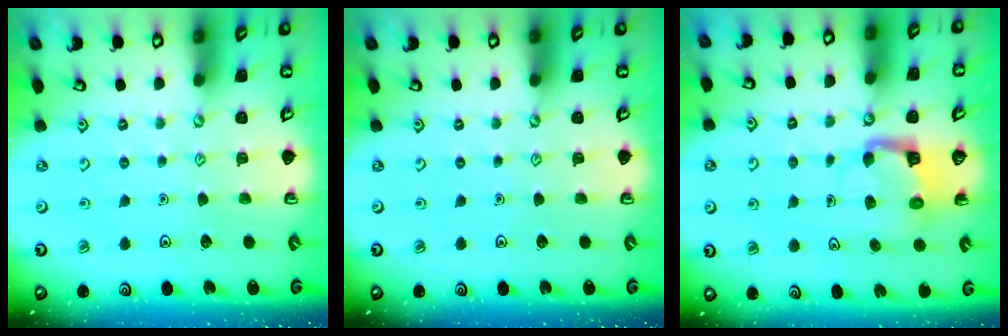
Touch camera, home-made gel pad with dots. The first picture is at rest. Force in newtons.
{"total": 0.0}
{"total": 4.6, "press": 4.5, "slide": 0.4}